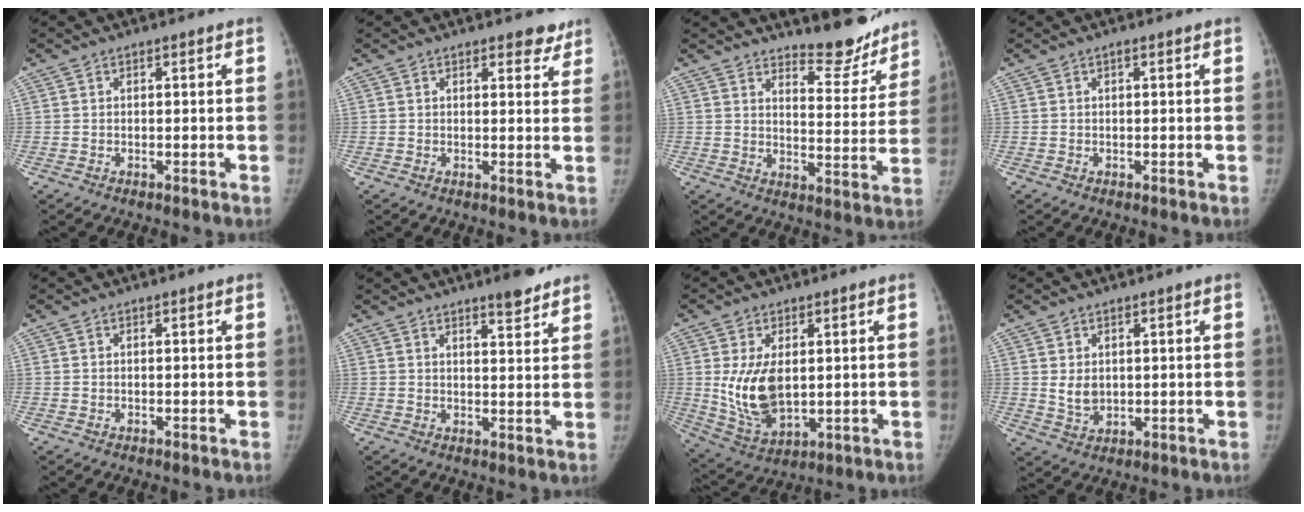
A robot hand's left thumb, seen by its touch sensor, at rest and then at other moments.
{"total": 3.3, "force": [2.6, 1.7, 1.1], "torque": [0.013, -0.015, 0.028]}
{"total": 11.3, "force": [10.3, 3.4, 3.3], "torque": [-0.011, -0.093, 0.138]}
{"total": 0.0}
{"total": 0.0}
{"total": 4.9, "force": [4.0, 1.0, 2.7], "torque": [-0.027, -0.030, 0.055]}
{"total": 11.4, "force": [1.1, 6.7, 9.1], "torque": [-0.164, -0.016, 0.039]}
{"total": 3.8, "force": [0.9, 2.8, 2.4], "torque": [-0.033, -0.013, 0.026]}